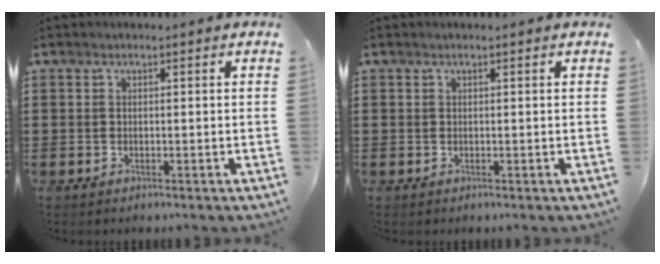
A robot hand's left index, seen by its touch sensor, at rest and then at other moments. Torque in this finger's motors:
{"motor_torque": [-0.11, 0.09, 0.00, 0.00]}